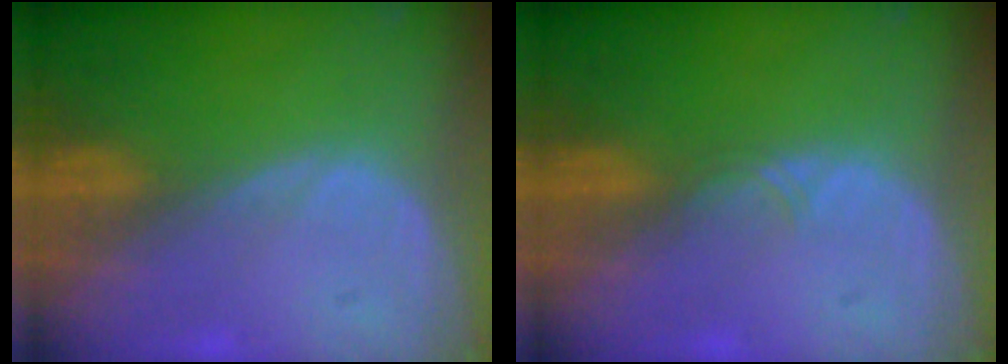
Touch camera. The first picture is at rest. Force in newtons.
{"total": 0.9, "press": 0.8, "slide": 0.2}